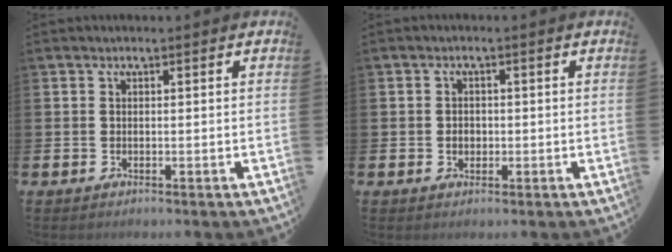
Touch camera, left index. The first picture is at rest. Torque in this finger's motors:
{"motor_torque": [0.34, 0.10, 0.03, 0.00]}